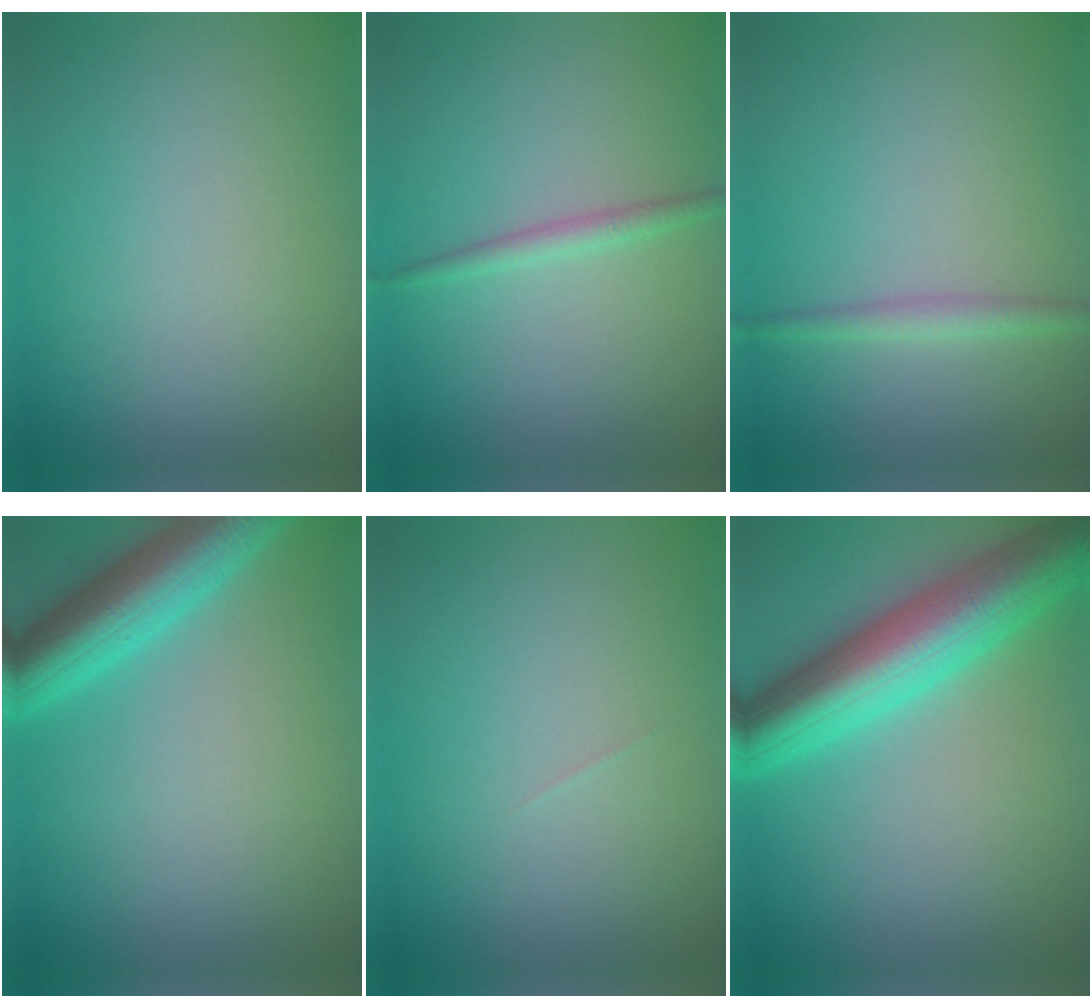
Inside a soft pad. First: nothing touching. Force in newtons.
{"total": 1.4, "press": 1.4, "slide": 0.1}
{"total": 1.7, "press": 1.7, "slide": 0.1}
{"total": 6.2, "press": 6.2, "slide": 0.3}
{"total": 0.0}
{"total": 9.6, "press": 9.6, "slide": 0.3}